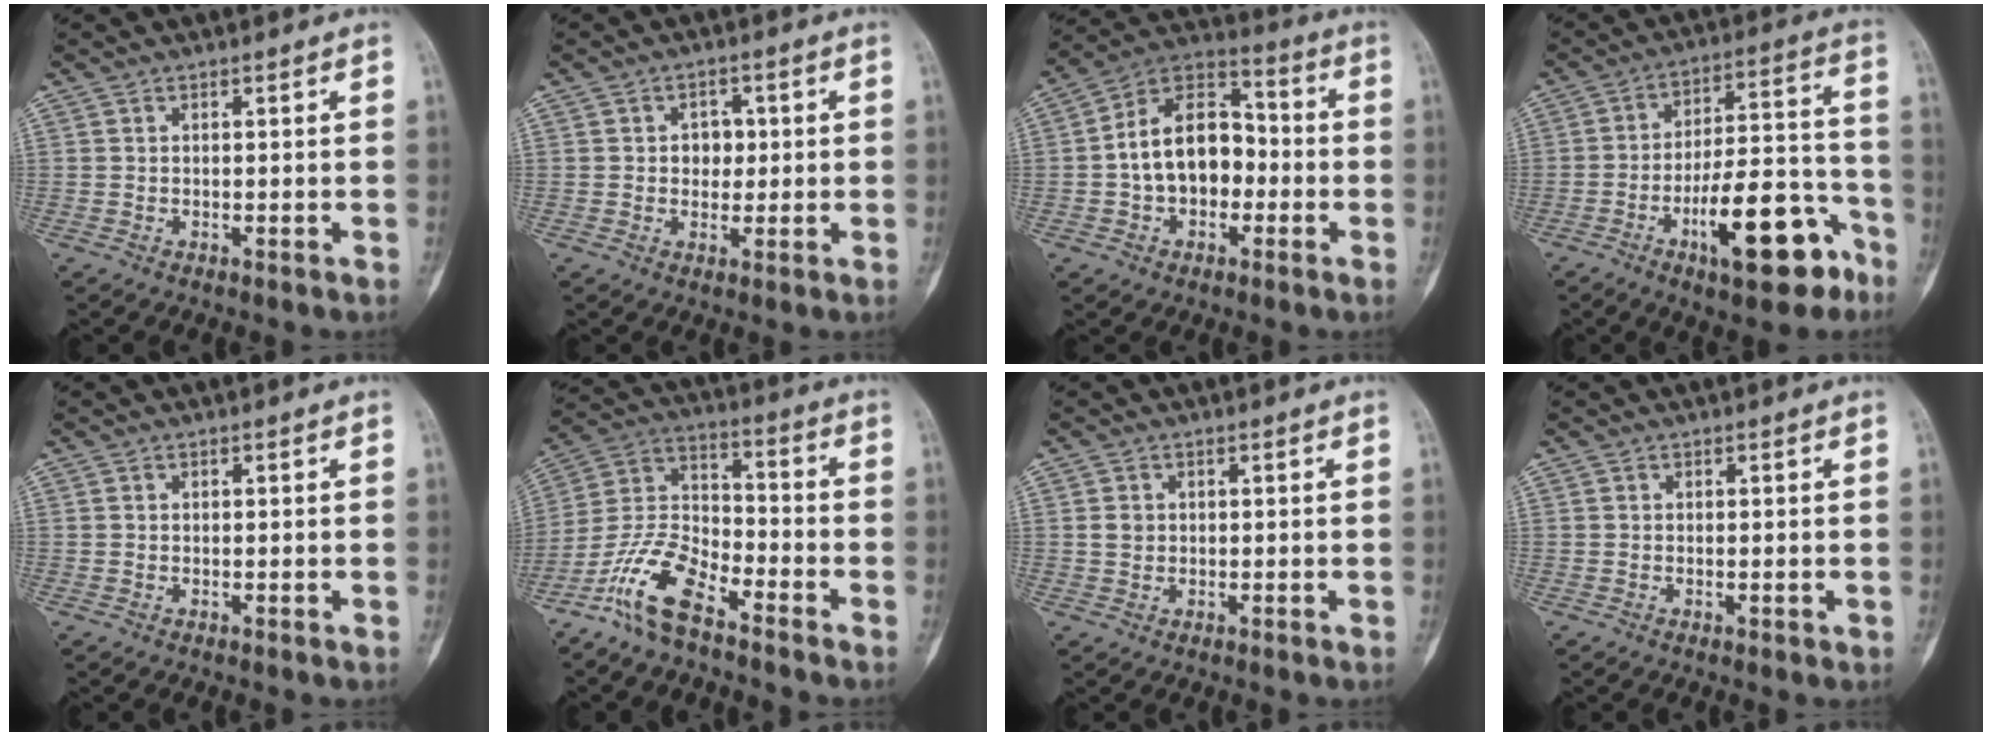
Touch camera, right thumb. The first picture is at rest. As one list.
[{"total": 3.9, "force": [0.4, 3.2, 2.3], "torque": [-0.004, 0.004, 0.001]}, {"total": 14.7, "force": [-1.5, 10.1, 10.6], "torque": [-0.145, 0.046, -0.037]}, {"total": 18.2, "force": [-9.1, 6.6, 14.3], "torque": [-0.198, 0.072, -0.133]}, {"total": 0.0}, {"total": 12.0, "force": [-8.2, 4.6, 7.4], "torque": [-0.157, 0.058, -0.170]}, {"total": 1.8, "force": [0.3, 1.6, 0.9], "torque": [-0.010, 0.001, 0.007]}, {"total": 0.9, "force": [-0.2, 0.3, 0.8], "torque": [-0.009, -0.002, -0.003]}]